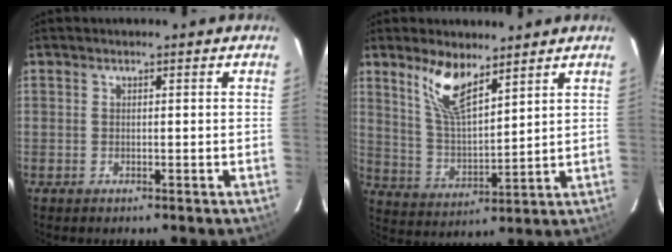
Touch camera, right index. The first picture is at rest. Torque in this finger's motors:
{"motor_torque": [0.71, 0.70, 0.27, 0.13]}